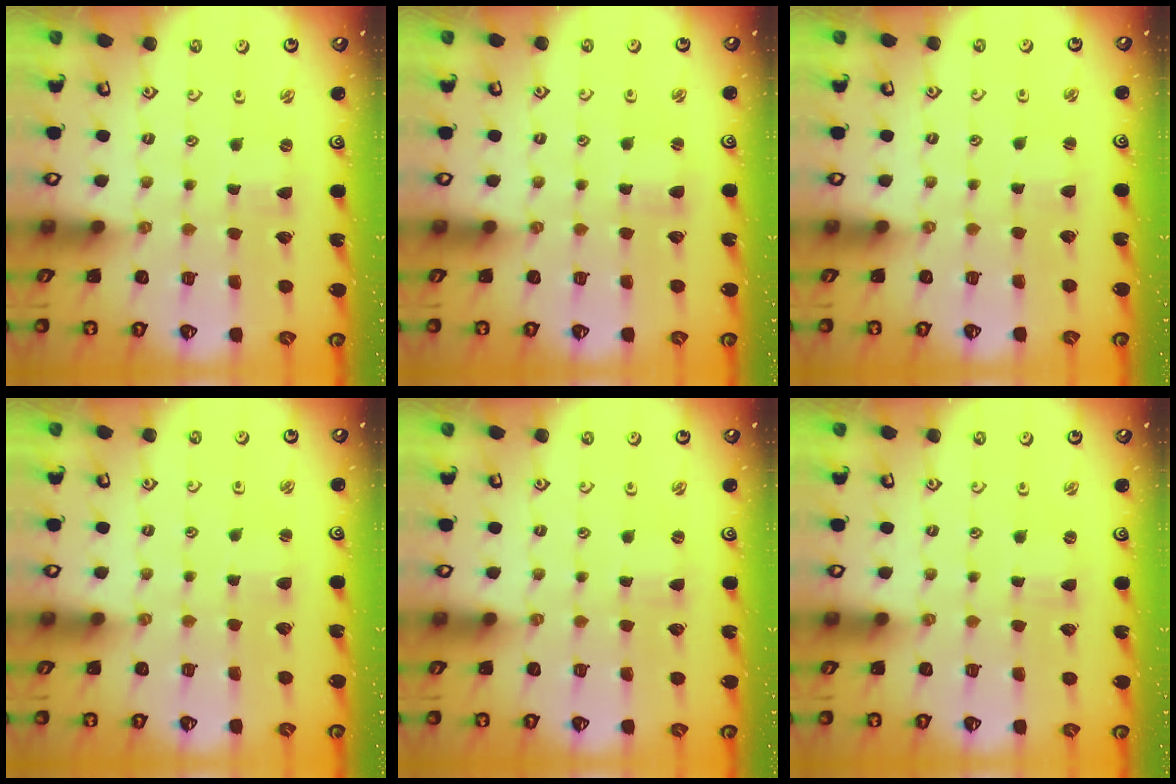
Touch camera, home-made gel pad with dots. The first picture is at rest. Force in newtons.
{"total": 1.7, "press": 1.7, "slide": 0.3}
{"total": 1.5, "press": 1.4, "slide": 0.2}
{"total": 2.0, "press": 2.0, "slide": 0.3}
{"total": 0.0}
{"total": 0.0}